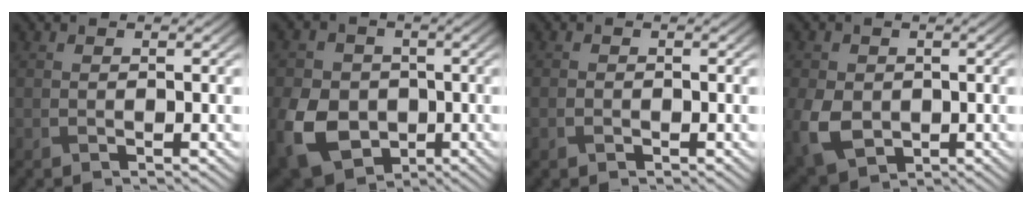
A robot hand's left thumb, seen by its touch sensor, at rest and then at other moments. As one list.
[{"total": 11.2, "force": [-3.2, 8.7, 6.3], "torque": [-0.166, -0.033, -0.065]}, {"total": 0.9, "force": [-0.6, 0.6, 0.4], "torque": [-0.011, -0.003, -0.010]}, {"total": 7.1, "force": [-1.2, 5.5, 4.3], "torque": [-0.124, -0.020, -0.024]}]